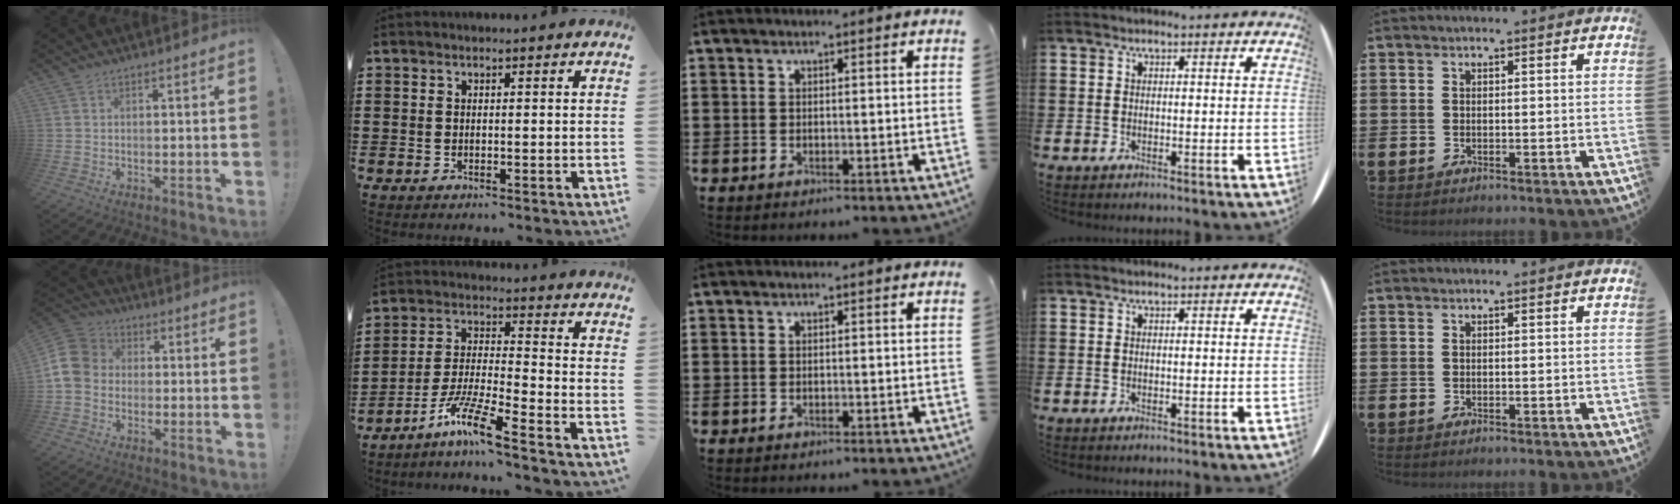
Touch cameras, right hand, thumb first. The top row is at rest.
{"thumb": {"total": 10.6, "force": [-0.6, 9.2, 5.3], "torque": [-0.088, 0.023, -0.006]}, "index": {"total": 9.1, "force": [-7.0, -0.1, 5.8], "torque": [-0.135, -0.014, -0.143]}}